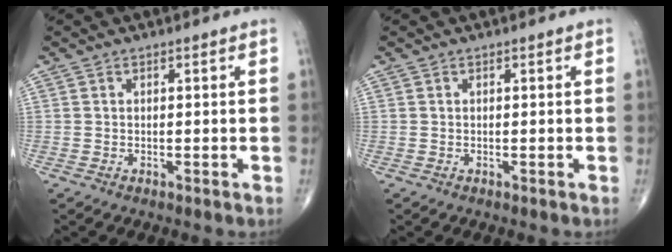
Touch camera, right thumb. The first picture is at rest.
{"total": 0.0}